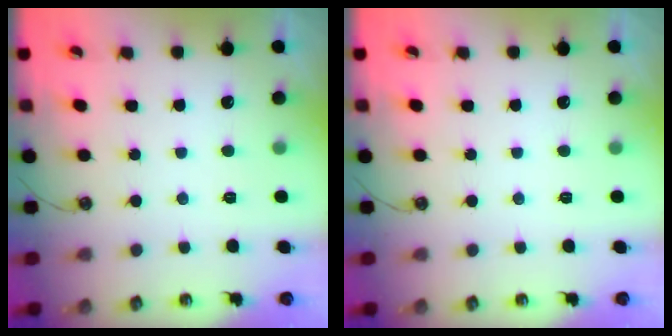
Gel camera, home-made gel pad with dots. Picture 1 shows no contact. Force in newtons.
{"total": 0.0}